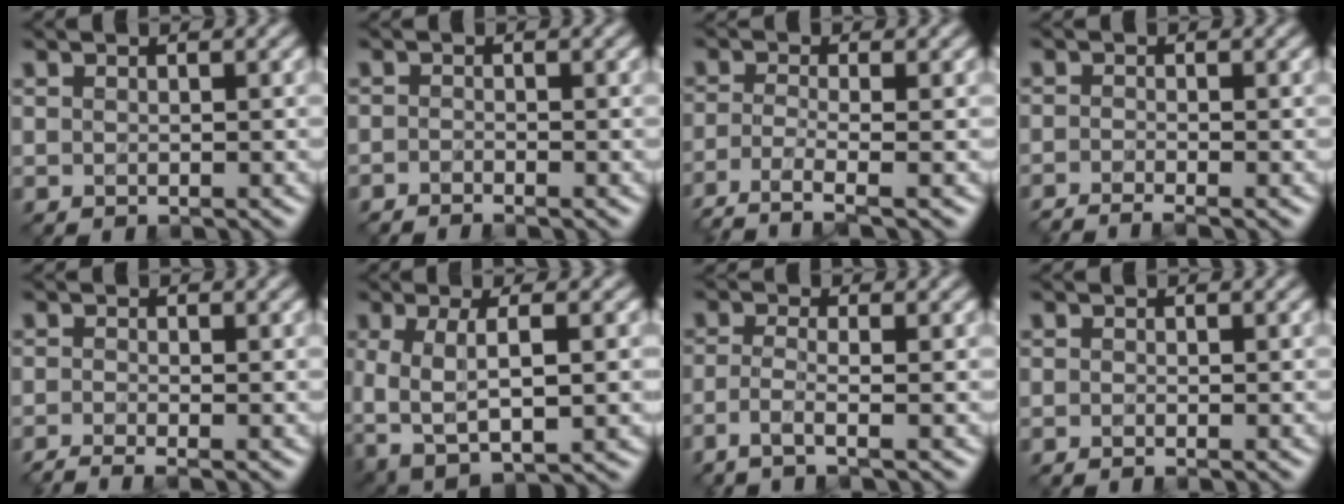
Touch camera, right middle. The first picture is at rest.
{"total": 1.0, "force": [-1.0, 0.0, 0.3], "torque": [-0.005, -0.006, -0.022]}
{"total": 3.9, "force": [-2.7, 0.9, 2.7], "torque": [-0.054, -0.010, -0.061]}
{"total": 2.4, "force": [-1.9, 0.4, 1.4], "torque": [-0.022, -0.008, -0.044]}
{"total": 2.4, "force": [-1.8, 0.4, 1.6], "torque": [-0.028, -0.011, -0.045]}
{"total": 6.2, "force": [-0.6, 2.7, 5.6], "torque": [-0.112, -0.013, -0.006]}
{"total": 2.8, "force": [-1.6, 0.6, 2.2], "torque": [-0.044, -0.007, -0.049]}
{"total": 0.6, "force": [-0.4, 0.0, 0.4], "torque": [-0.008, -0.009, -0.009]}